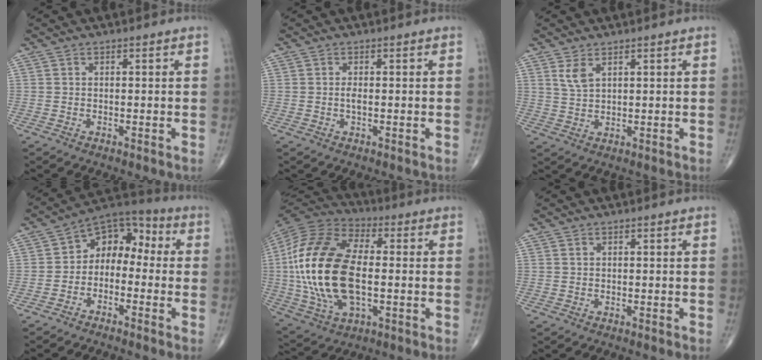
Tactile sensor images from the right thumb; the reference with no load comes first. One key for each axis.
{"total": 1.2, "fx": -0.1, "fy": 0.4, "fz": 1.1, "tx": -0.023, "ty": -0.001, "tz": -0.001}
{"total": 3.2, "fx": 1.8, "fy": 1.4, "fz": 2.2, "tx": -0.044, "ty": -0.007, "tz": 0.042}
{"total": 9.2, "fx": -1.2, "fy": 6.7, "fz": 6.1, "tx": -0.060, "ty": 0.052, "tz": -0.042}
{"total": 24.9, "fx": -0.7, "fy": 13.1, "fz": 21.2, "tx": -0.447, "ty": 0.001, "tz": -0.015}
{"total": 0.0}